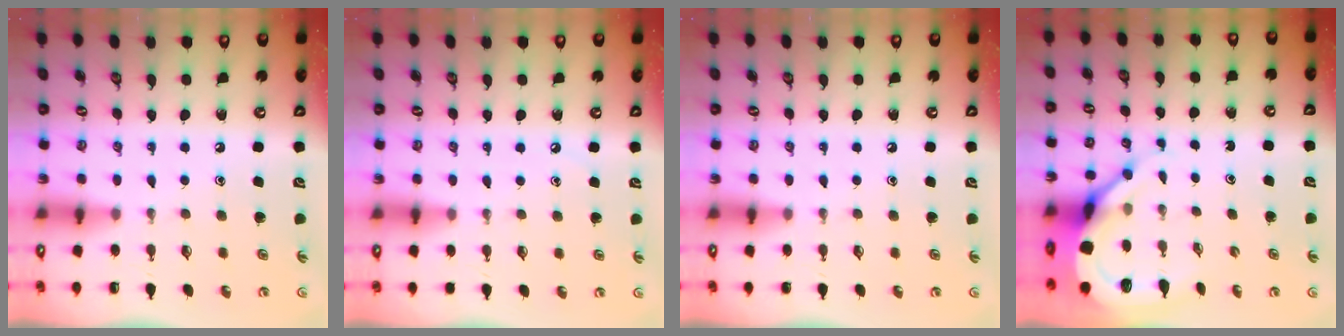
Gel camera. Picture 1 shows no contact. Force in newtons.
{"total": 2.3, "press": 2.2, "slide": 0.4}
{"total": 0.0}
{"total": 8.1, "press": 8.0, "slide": 0.9}